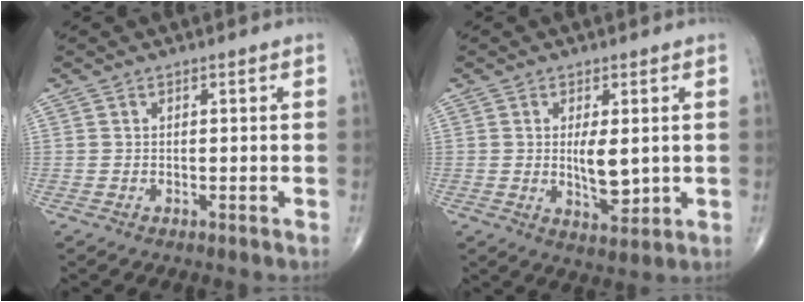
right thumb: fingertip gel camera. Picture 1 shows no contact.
{"total": 6.1, "force": [0.4, 2.5, 5.6], "torque": [-0.084, -0.015, 0.014]}